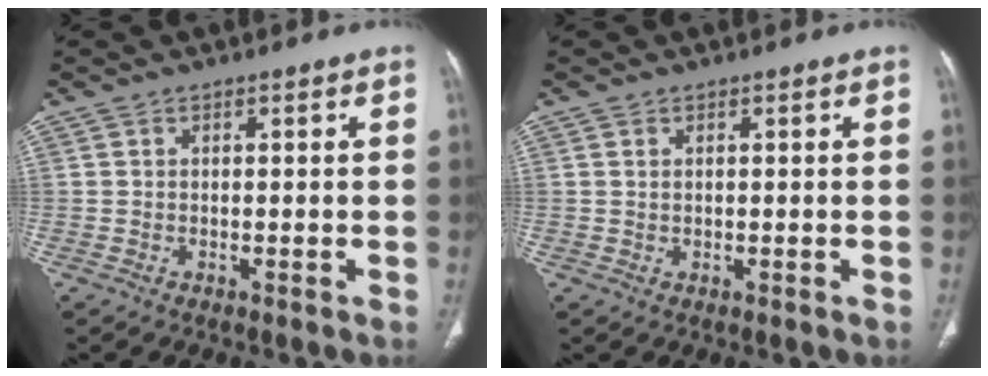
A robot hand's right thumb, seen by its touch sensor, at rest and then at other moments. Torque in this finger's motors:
{"motor_torque": [-0.08, -0.25, -0.28, 0.13, -0.03]}